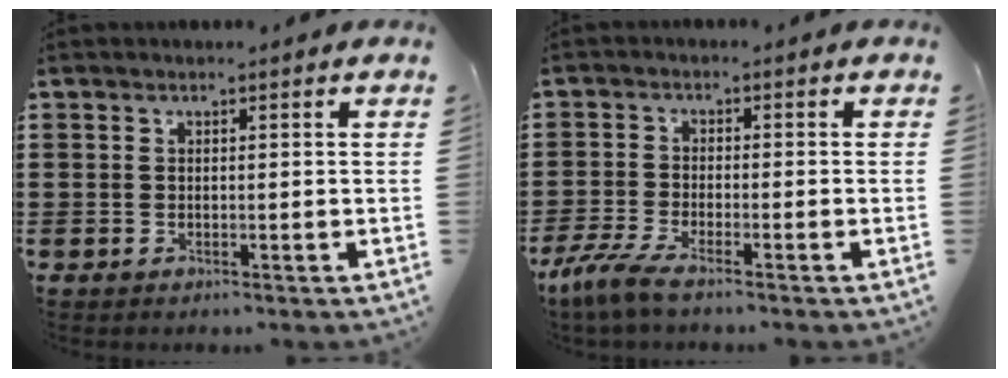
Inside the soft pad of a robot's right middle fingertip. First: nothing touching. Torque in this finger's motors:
{"motor_torque": [2.14, 0.00, 0.24, 0.13]}